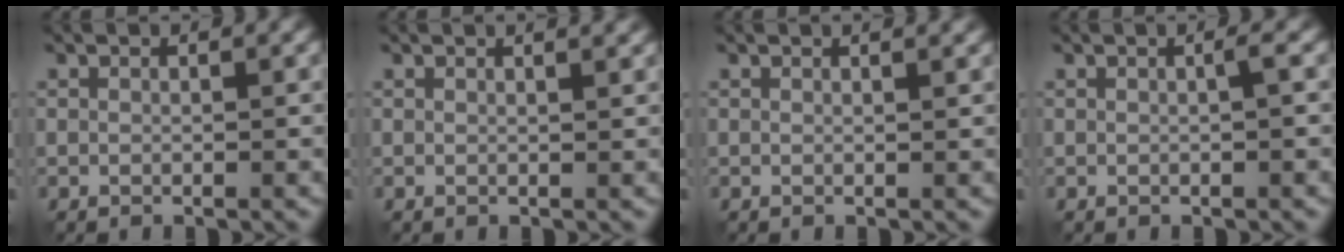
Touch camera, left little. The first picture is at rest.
{"total": 1.9, "force": [1.5, 0.6, 1.0], "torque": [-0.007, 0.002, 0.008]}
{"total": 1.5, "force": [1.2, 0.4, 0.7], "torque": [-0.006, 0.002, 0.008]}
{"total": 0.9, "force": [0.1, 0.2, 0.9], "torque": [-0.011, 0.006, -0.001]}